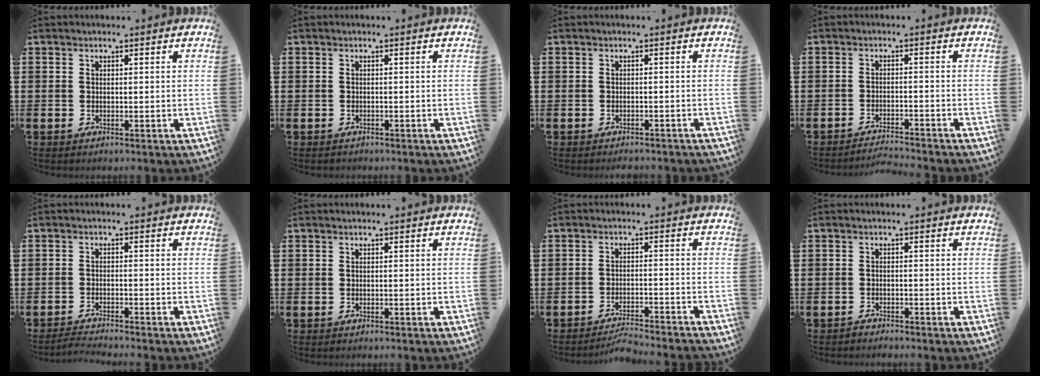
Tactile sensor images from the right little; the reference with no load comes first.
{"total": 0.0}
{"total": 0.8, "force": [-0.8, 0.1, 0.0], "torque": [-0.004, 0.000, -0.017]}
{"total": 2.1, "force": [-2.0, -0.2, 0.1], "torque": [-0.004, 0.005, -0.043]}
{"total": 1.5, "force": [-1.5, -0.2, 0.4], "torque": [-0.007, 0.001, -0.029]}
{"total": 0.0}
{"total": 2.8, "force": [-2.8, -0.1, 0.5], "torque": [-0.010, 0.003, -0.058]}
{"total": 0.9, "force": [-0.9, 0.0, -0.1], "torque": [0.000, 0.001, -0.020]}